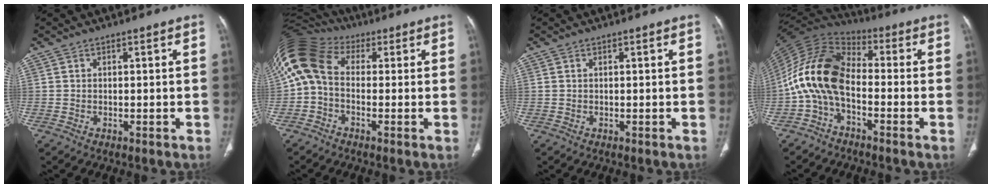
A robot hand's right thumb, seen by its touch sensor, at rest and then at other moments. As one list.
[{"total": 14.4, "force": [1.7, 10.5, 9.7], "torque": [-0.207, 0.049, 0.022]}, {"total": 0.0}, {"total": 13.9, "force": [-2.6, 8.0, 11.1], "torque": [-0.215, 0.057, -0.064]}]